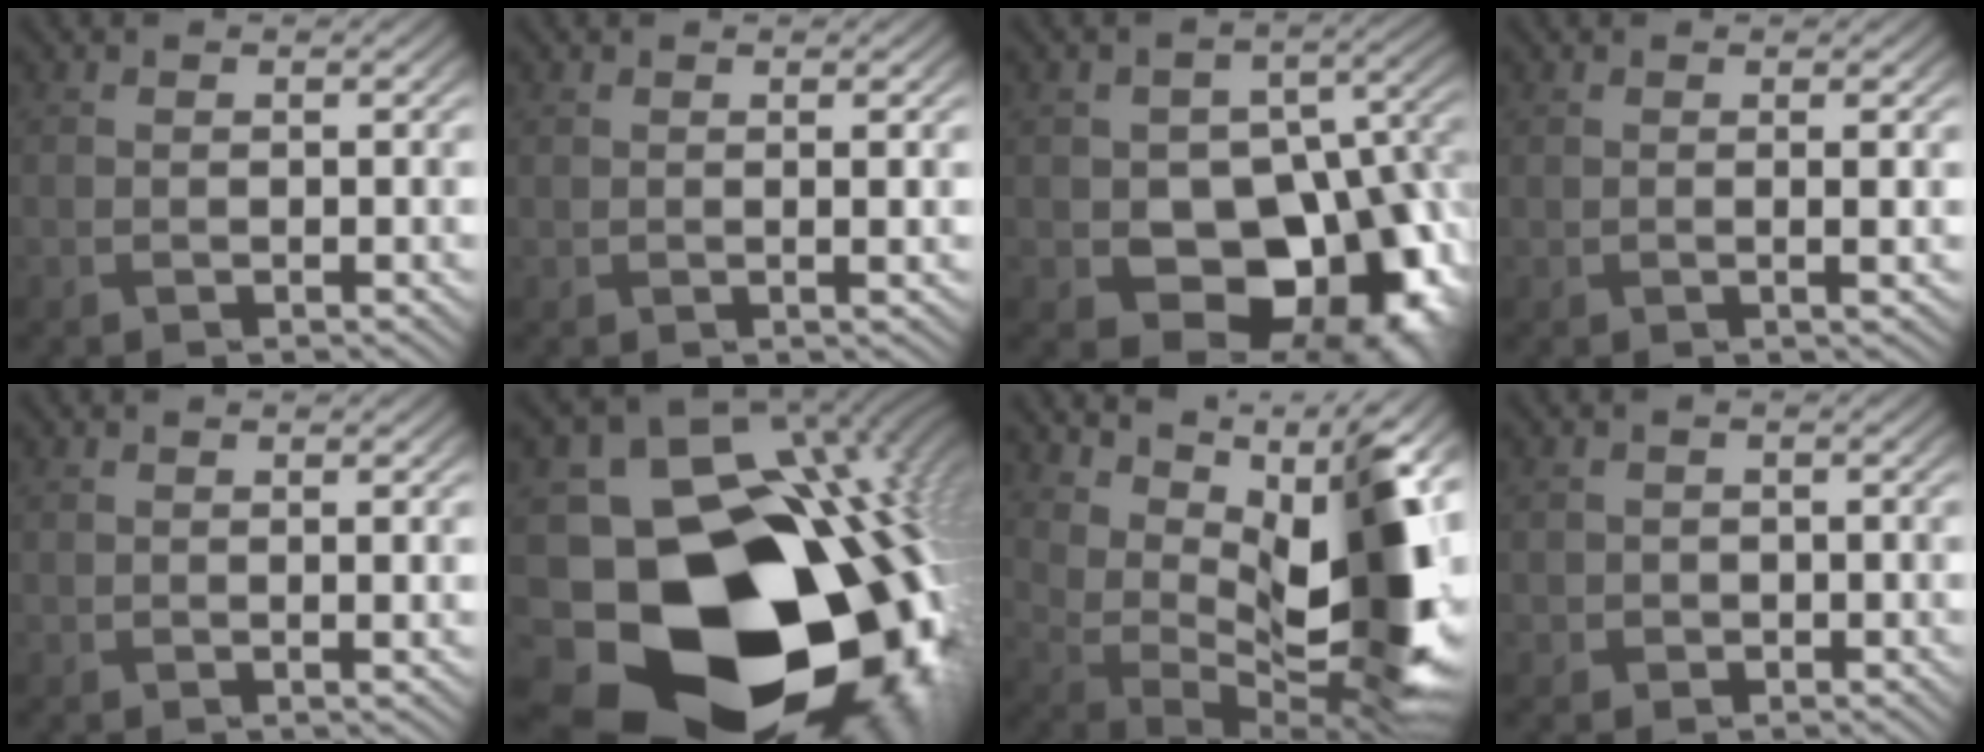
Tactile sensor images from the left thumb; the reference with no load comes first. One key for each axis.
{"total": 0.8, "fx": 0.4, "fy": 0.1, "fz": 0.7, "tx": -0.013, "ty": -0.001, "tz": 0.010}
{"total": 16.1, "fx": -6.0, "fy": 11.0, "fz": 10.1, "tx": -0.123, "ty": -0.010, "tz": -0.088}
{"total": 1.0, "fx": 0.2, "fy": -0.1, "fz": 1.0, "tx": -0.018, "ty": -0.001, "tz": 0.005}
{"total": 0.7, "fx": 0.5, "fy": 0.2, "fz": 0.4, "tx": -0.009, "ty": -0.001, "tz": 0.012}
{"total": 23.6, "fx": -9.1, "fy": 17.3, "fz": 13.3, "tx": -0.207, "ty": -0.058, "tz": -0.141}
{"total": 14.5, "fx": 5.4, "fy": 5.4, "fz": 12.3, "tx": -0.202, "ty": 0.004, "tz": 0.099}
{"total": 1.7, "fx": -0.6, "fy": 1.6, "fz": 0.3, "tx": -0.008, "ty": -0.004, "tz": -0.016}